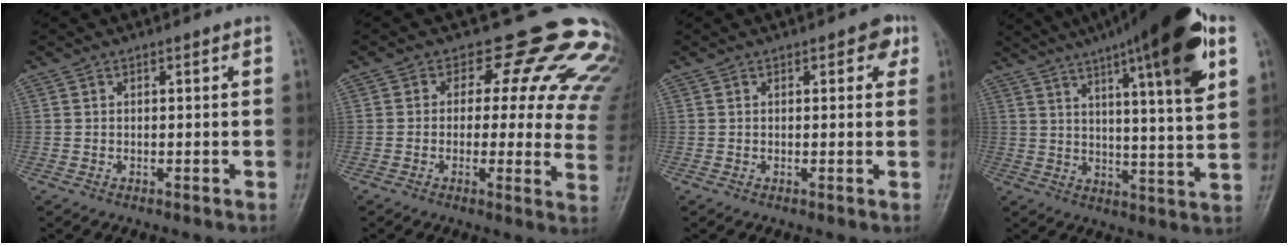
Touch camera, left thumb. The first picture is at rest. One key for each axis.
{"total": 19.3, "fx": 13.9, "fy": 9.3, "fz": 9.8, "tx": -0.064, "ty": -0.068, "tz": 0.138}
{"total": 3.1, "fx": 1.3, "fy": 1.7, "fz": 2.2, "tx": -0.007, "ty": 0.001, "tz": 0.009}
{"total": 22.5, "fx": 11.8, "fy": 3.9, "fz": 18.8, "tx": -0.271, "ty": -0.020, "tz": 0.170}